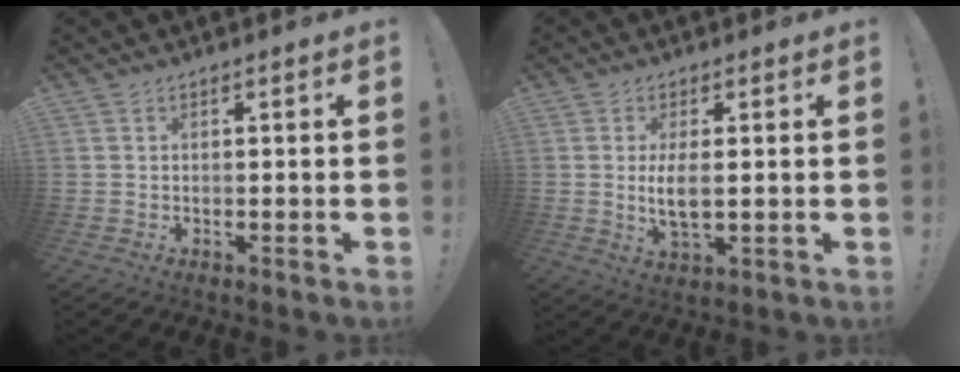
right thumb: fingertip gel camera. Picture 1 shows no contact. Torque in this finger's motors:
{"motor_torque": [0.11, 0.13, 0.29, -0.17, 0.05]}